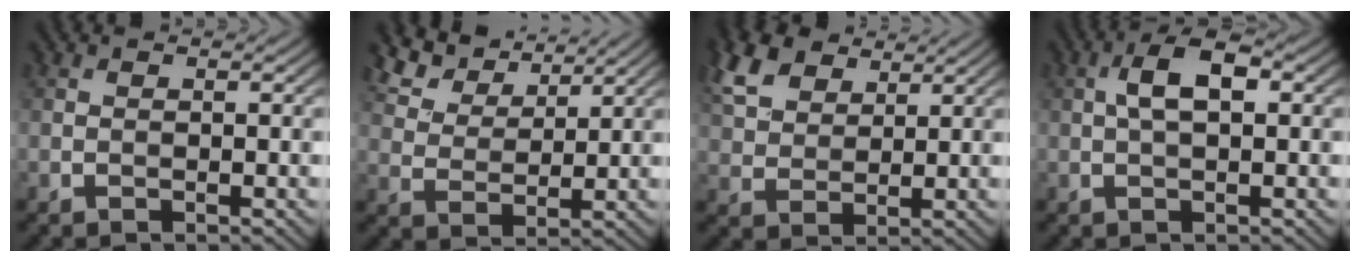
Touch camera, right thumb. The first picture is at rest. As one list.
[{"total": 6.9, "force": [5.5, 2.8, 3.0], "torque": [-0.080, 0.006, 0.115]}, {"total": 7.7, "force": [4.7, 4.4, 4.2], "torque": [-0.119, 0.016, 0.099]}, {"total": 4.6, "force": [0.8, 1.9, 4.1], "torque": [-0.082, 0.011, 0.011]}]